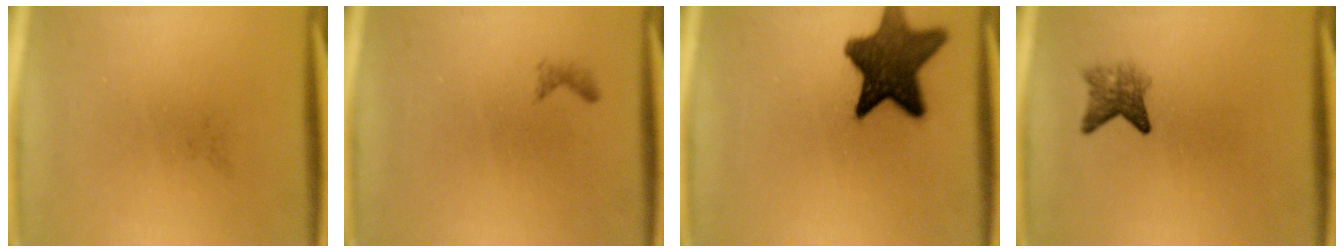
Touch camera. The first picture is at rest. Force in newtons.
{"total": 0.6}
{"total": 12.4}
{"total": 3.0}